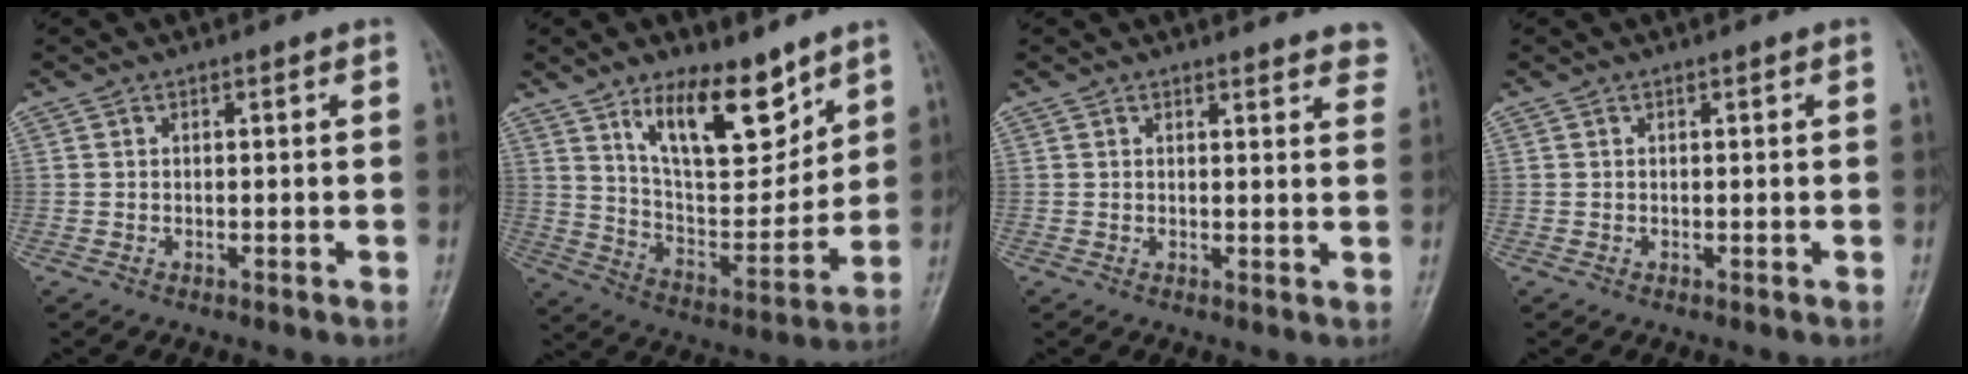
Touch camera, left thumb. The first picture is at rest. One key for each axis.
{"total": 16.0, "fx": 10.1, "fy": 6.7, "fz": 10.4, "tx": -0.126, "ty": -0.072, "tz": 0.188}
{"total": 5.6, "fx": 5.2, "fy": 1.5, "fz": 1.4, "tx": 0.010, "ty": -0.025, "tz": 0.042}
{"total": 0.0}